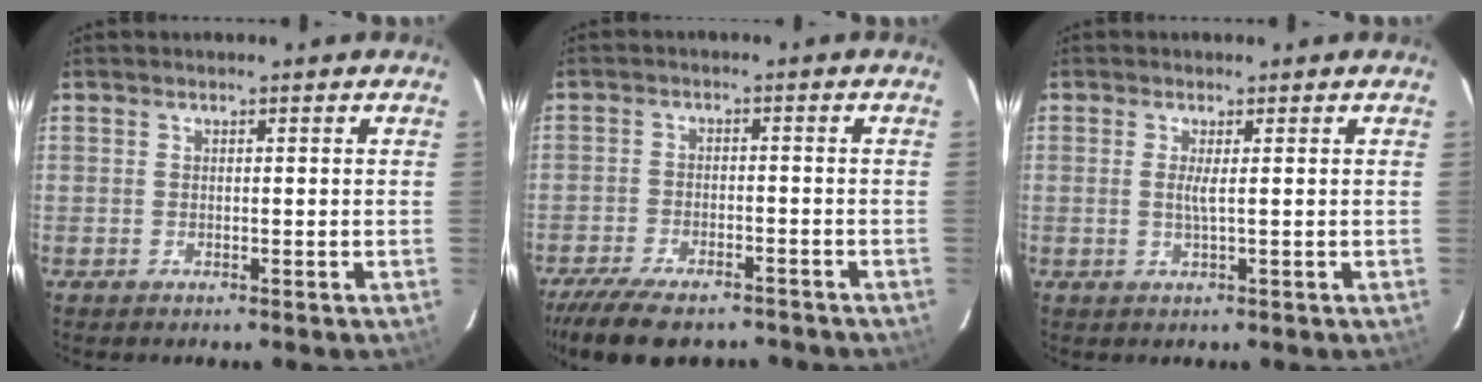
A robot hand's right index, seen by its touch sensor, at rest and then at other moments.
{"total": 14.3, "force": [-11.6, 5.0, 6.8], "torque": [-0.152, -0.028, -0.181]}
{"total": 1.8, "force": [0.2, -0.2, 1.8], "torque": [-0.035, -0.004, 0.003]}